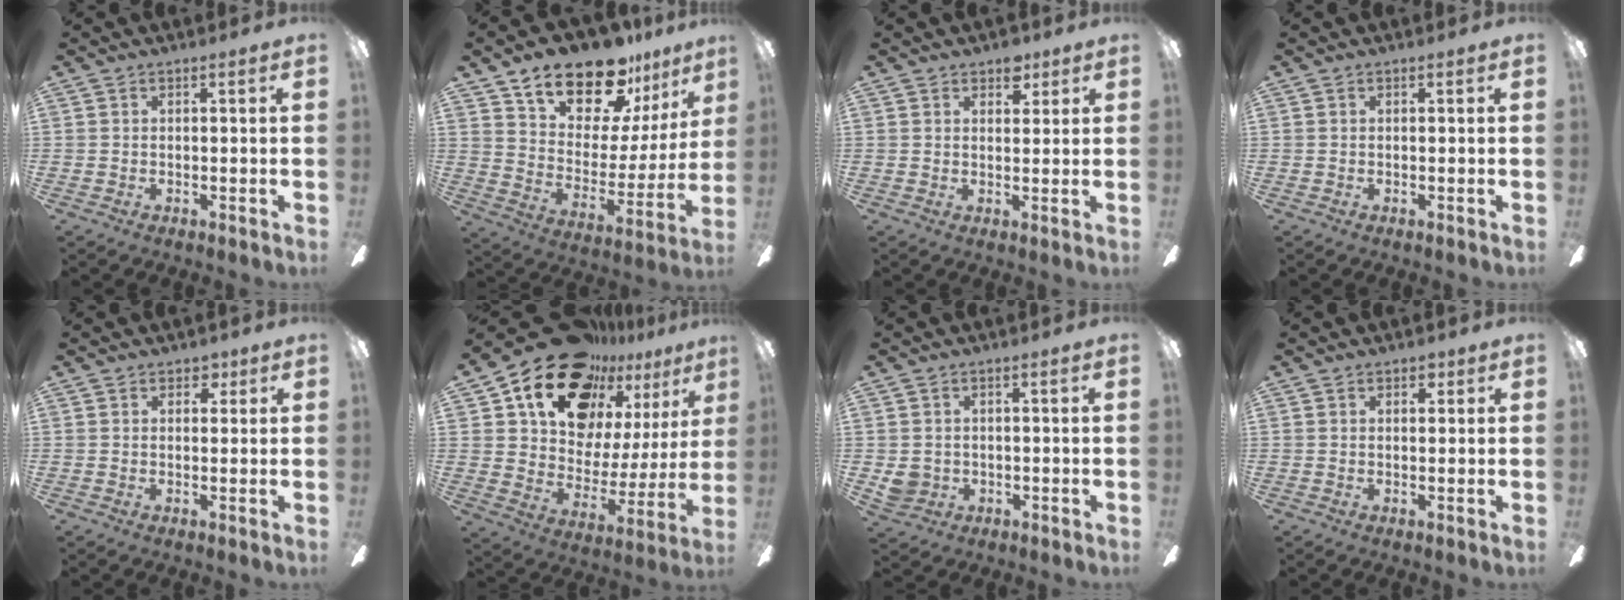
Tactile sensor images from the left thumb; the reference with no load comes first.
{"total": 18.7, "force": [15.4, 7.9, 7.2], "torque": [-0.124, -0.113, 0.271]}
{"total": 4.4, "force": [3.1, 2.6, 1.8], "torque": [-0.010, -0.011, 0.052]}
{"total": 0.0}
{"total": 2.8, "force": [1.6, 1.9, 1.3], "torque": [-0.004, -0.004, 0.023]}
{"total": 20.4, "force": [14.9, 11.7, 7.6], "torque": [-0.144, -0.104, 0.279]}
{"total": 3.7, "force": [0.2, 3.5, 1.2], "torque": [-0.018, 0.006, 0.006]}
{"total": 1.9, "force": [1.2, 1.2, 0.9], "torque": [-0.002, -0.003, 0.017]}